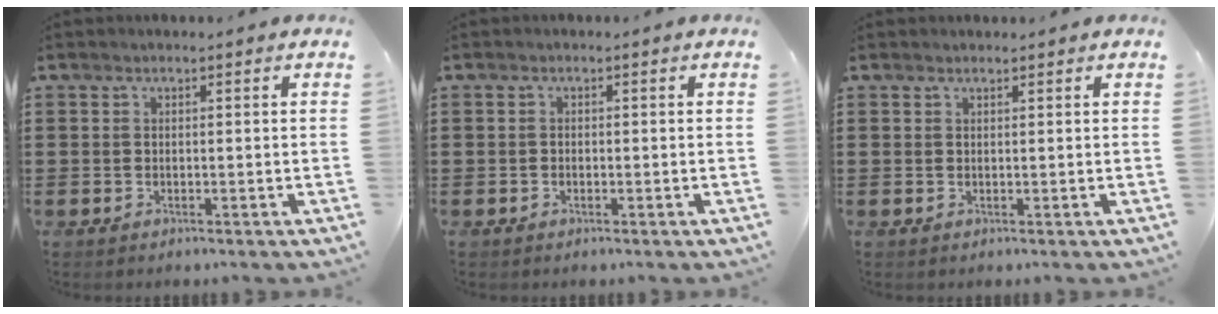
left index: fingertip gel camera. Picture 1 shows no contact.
{"total": 0.6, "force": [-0.4, 0.4, 0.2], "torque": [-0.006, -0.001, -0.008]}
{"total": 0.6, "force": [0.5, 0.0, 0.1], "torque": [-0.003, 0.000, 0.012]}